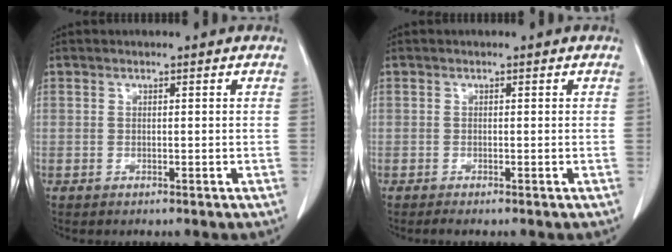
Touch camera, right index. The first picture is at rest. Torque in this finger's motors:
{"motor_torque": [0.12, -0.11, 0.06, 0.01]}